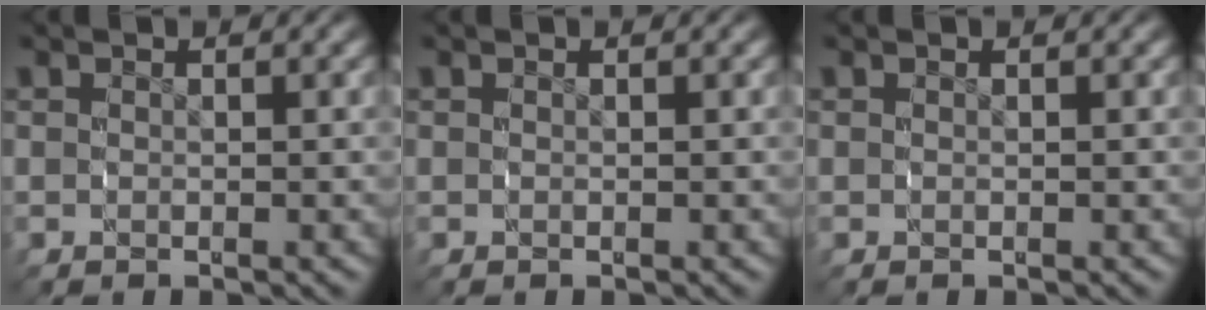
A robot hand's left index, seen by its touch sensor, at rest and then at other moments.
{"total": 0.0}
{"total": 0.0}